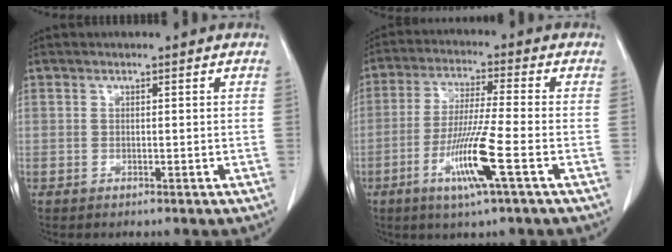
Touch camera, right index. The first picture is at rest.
{"total": 10.1, "force": [-3.9, -0.7, 9.3], "torque": [-0.177, -0.017, -0.075]}